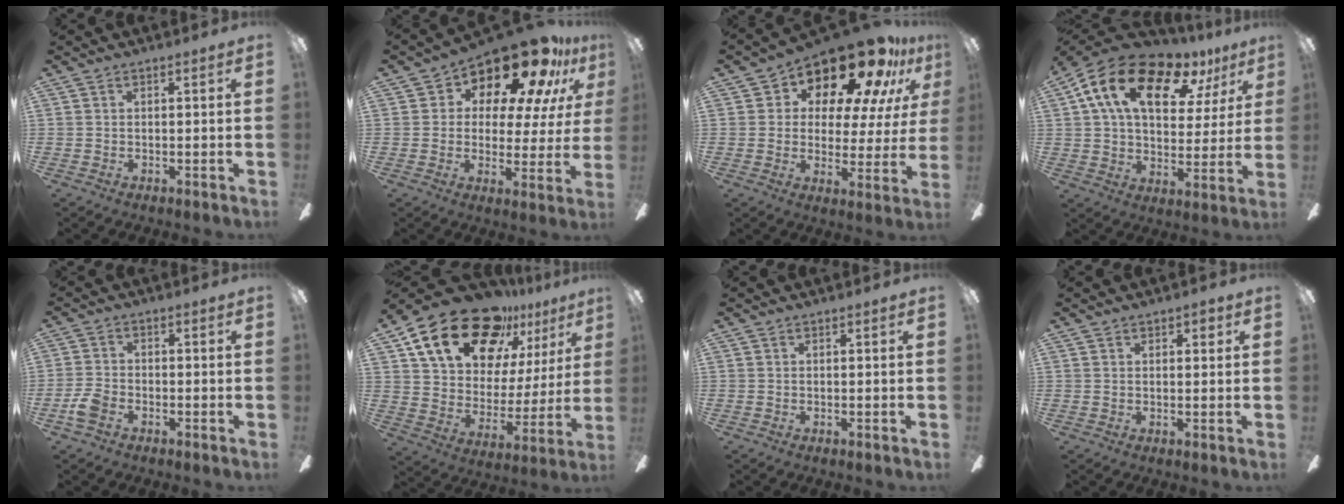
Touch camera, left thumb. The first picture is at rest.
{"total": 18.5, "force": [13.5, 7.4, 10.2], "torque": [-0.155, -0.099, 0.225]}
{"total": 19.8, "force": [14.9, 7.6, 10.7], "torque": [-0.167, -0.104, 0.249]}
{"total": 18.7, "force": [11.0, 10.1, 11.3], "torque": [-0.202, -0.050, 0.191]}
{"total": 4.8, "force": [-2.7, 3.1, 2.5], "torque": [-0.054, 0.014, -0.053]}
{"total": 23.0, "force": [15.3, 12.5, 11.8], "torque": [-0.202, -0.087, 0.276]}
{"total": 0.0}
{"total": 1.8, "force": [1.1, 1.2, 0.9], "torque": [-0.010, 0.001, 0.017]}